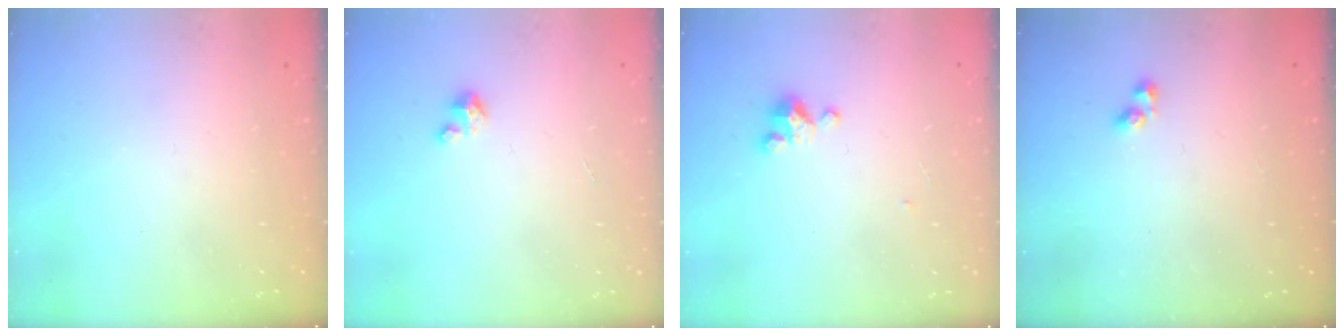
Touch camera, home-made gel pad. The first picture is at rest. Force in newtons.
{"total": 2.7, "press": 2.7, "slide": 0.1}
{"total": 3.3, "press": 3.3, "slide": 0.3}
{"total": 1.9, "press": 1.9, "slide": 0.4}